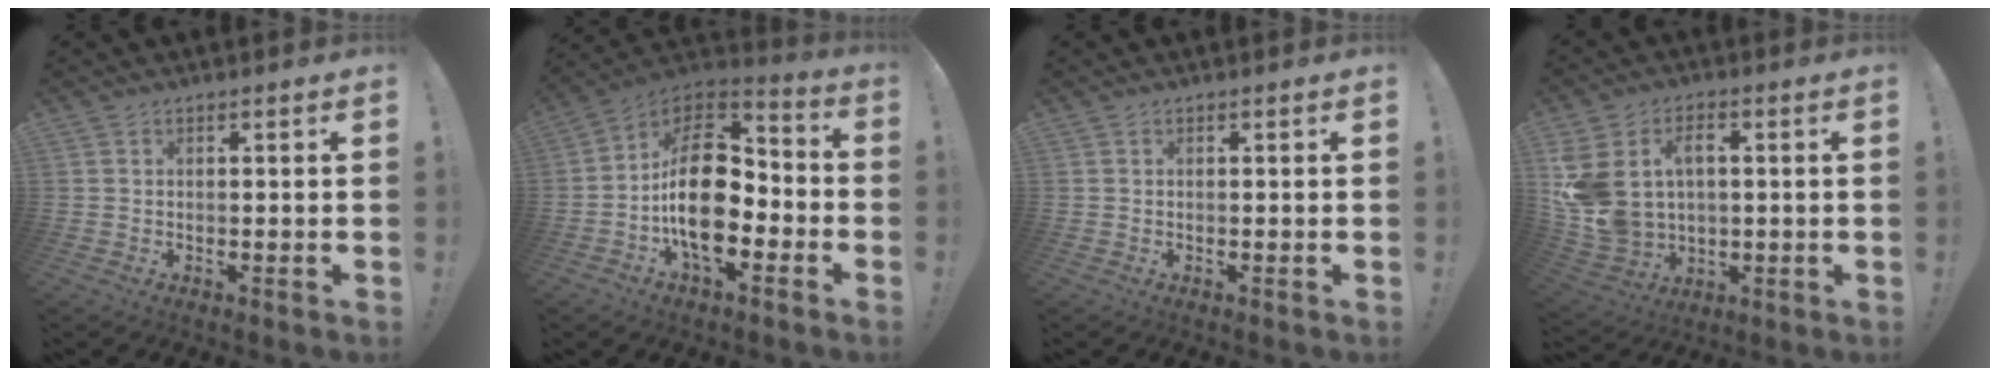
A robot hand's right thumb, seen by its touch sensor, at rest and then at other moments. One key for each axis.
{"total": 20.8, "fx": -2.5, "fy": 12.2, "fz": 16.7, "tx": -0.298, "ty": 0.022, "tz": -0.032}
{"total": 0.0}
{"total": 13.6, "fx": 3.6, "fy": 10.1, "fz": 8.4, "tx": -0.179, "ty": -0.019, "tz": 0.070}